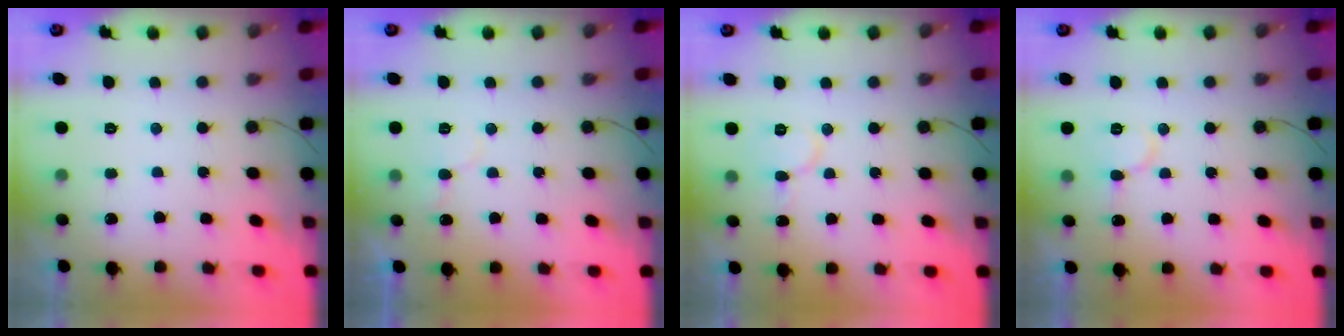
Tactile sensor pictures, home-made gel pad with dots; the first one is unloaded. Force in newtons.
{"total": 6.8, "press": 6.8, "slide": 0.5}
{"total": 5.9, "press": 5.9, "slide": 0.5}
{"total": 7.8, "press": 7.8, "slide": 0.9}